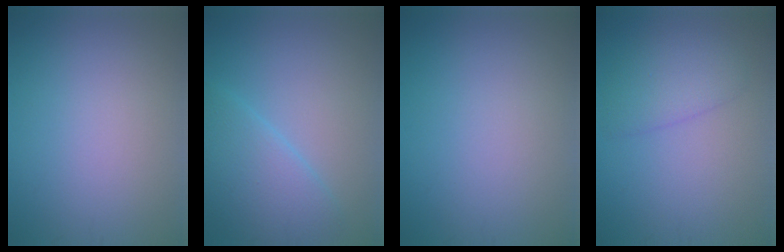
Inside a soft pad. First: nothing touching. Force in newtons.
{"total": 4.2, "press": 4.2, "slide": 0.4}
{"total": 0.0}
{"total": 2.7, "press": 2.7, "slide": 0.3}